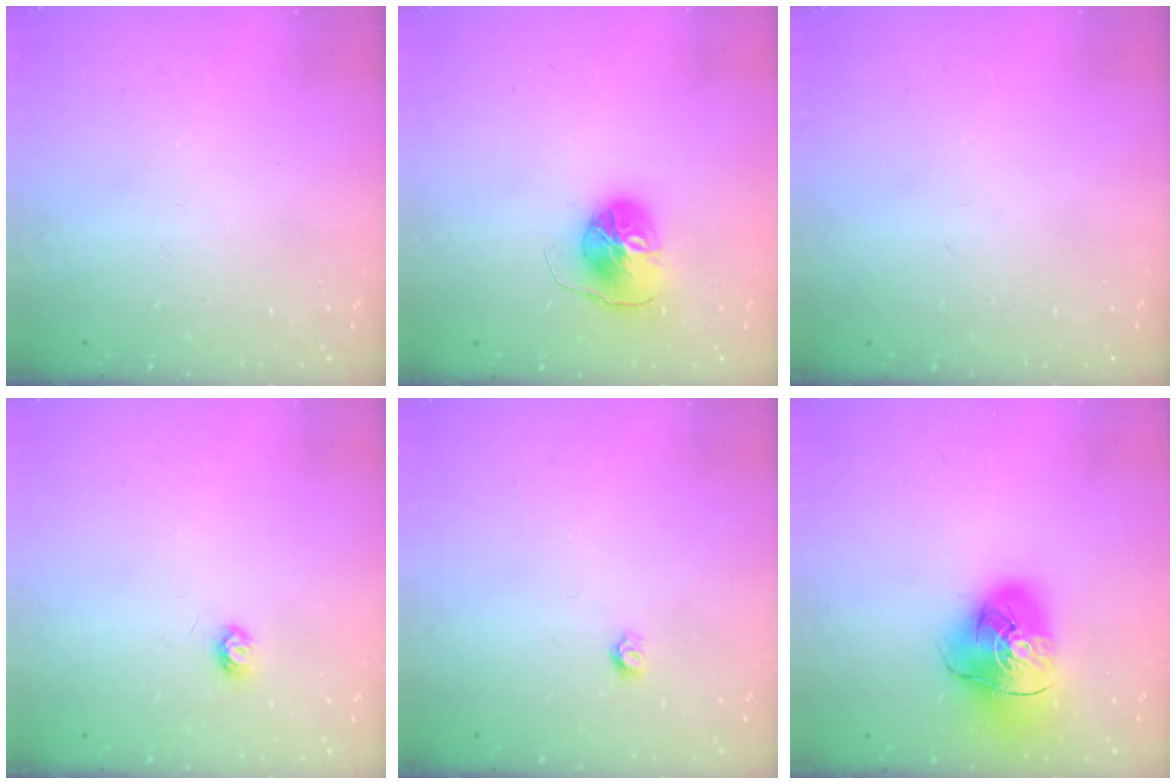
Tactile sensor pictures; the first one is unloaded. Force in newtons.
{"total": 10.1, "press": 10.1, "slide": 0.2}
{"total": 0.0}
{"total": 3.4, "press": 3.4, "slide": 0.3}
{"total": 3.6, "press": 3.6, "slide": 0.3}
{"total": 13.9, "press": 13.8, "slide": 1.7}